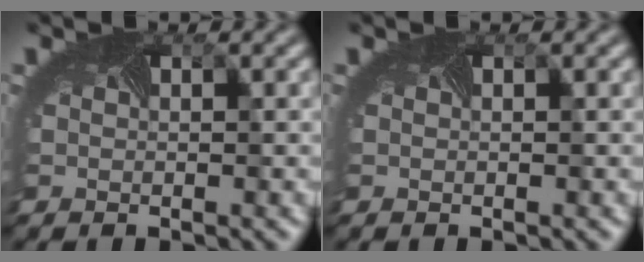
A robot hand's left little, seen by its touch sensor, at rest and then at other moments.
{"total": 0.0}